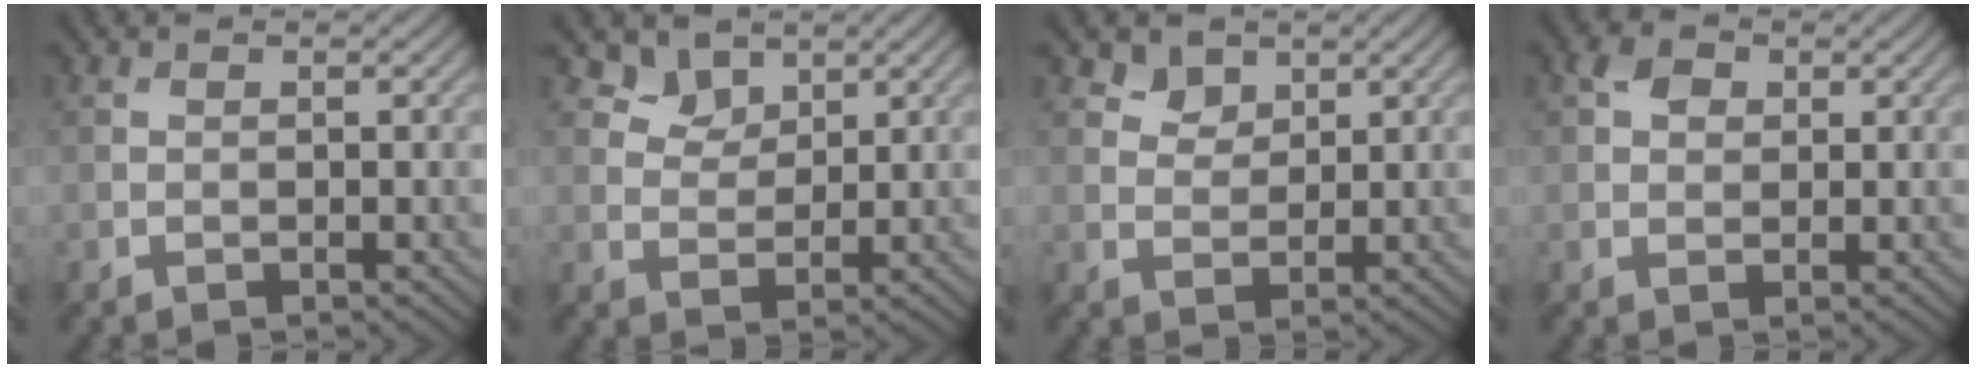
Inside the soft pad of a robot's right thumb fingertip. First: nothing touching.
{"total": 3.6, "force": [2.7, 2.2, 1.1], "torque": [-0.029, -0.009, 0.054]}
{"total": 2.6, "force": [1.9, 1.6, 0.7], "torque": [-0.016, -0.007, 0.035]}
{"total": 2.6, "force": [1.1, 2.0, 1.4], "torque": [-0.027, 0.004, 0.014]}